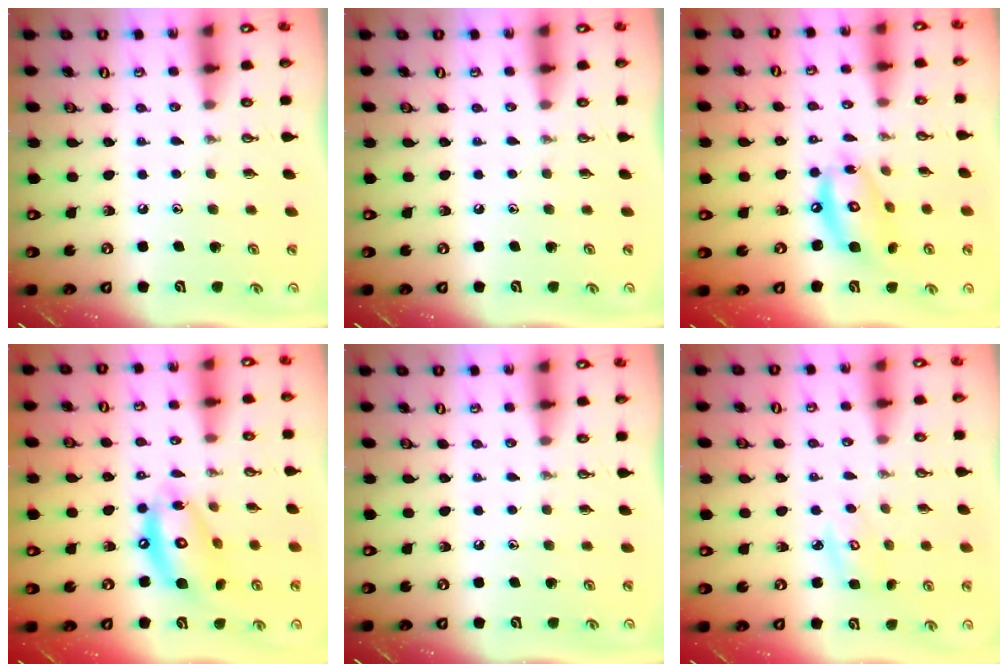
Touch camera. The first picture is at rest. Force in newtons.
{"total": 0.0}
{"total": 12.7, "press": 12.7, "slide": 1.1}
{"total": 14.3, "press": 14.2, "slide": 1.2}
{"total": 0.0}
{"total": 4.9, "press": 4.8, "slide": 0.6}